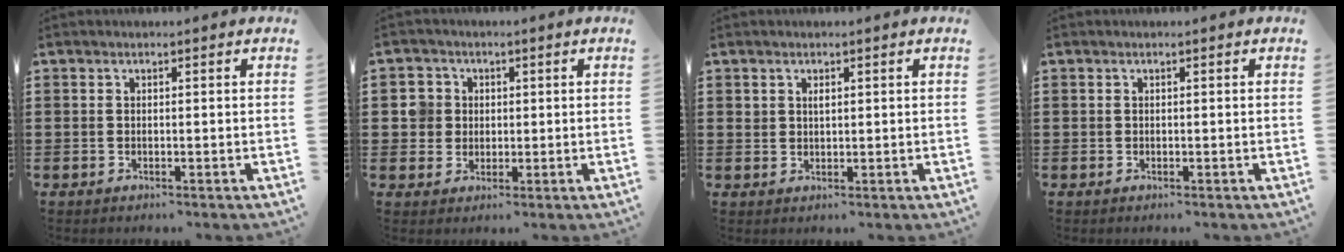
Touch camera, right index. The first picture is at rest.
{"total": 4.3, "force": [0.4, 4.2, 0.8], "torque": [-0.042, 0.012, 0.004]}
{"total": 1.2, "force": [0.6, 0.7, 0.7], "torque": [-0.015, 0.004, 0.011]}
{"total": 0.0}